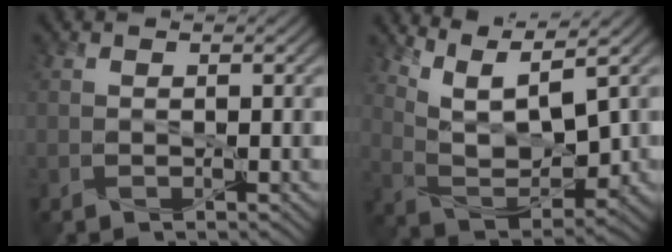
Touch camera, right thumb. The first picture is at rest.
{"total": 8.9, "force": [6.0, 2.4, 6.1], "torque": [-0.132, -0.003, 0.109]}